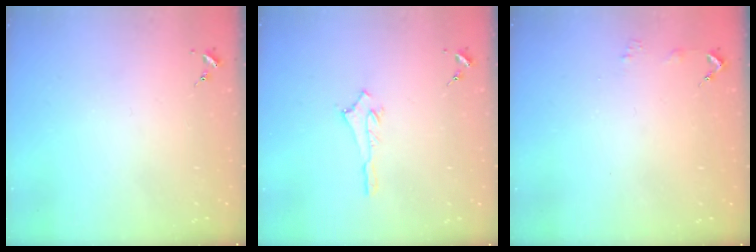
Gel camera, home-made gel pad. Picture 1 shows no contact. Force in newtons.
{"total": 2.6, "press": 2.6, "slide": 0.3}
{"total": 2.4, "press": 2.4, "slide": 0.3}